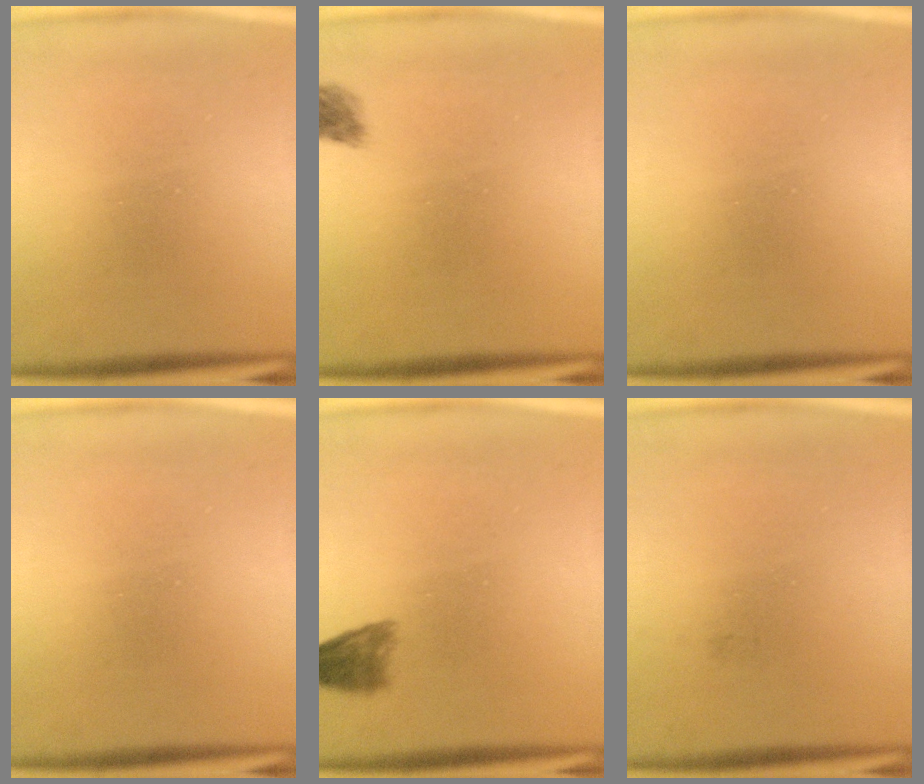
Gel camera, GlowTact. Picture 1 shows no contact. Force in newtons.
{"total": 2.2}
{"total": 0.0}
{"total": 0.0}
{"total": 3.0}
{"total": 0.7}